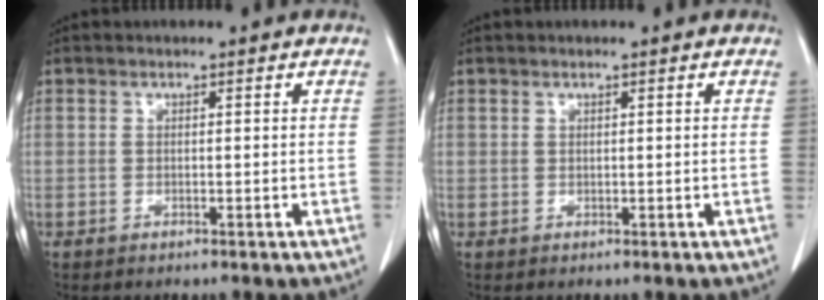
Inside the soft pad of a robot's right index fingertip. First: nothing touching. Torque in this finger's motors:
{"motor_torque": [0.05, -0.07, 0.01, 0.01]}